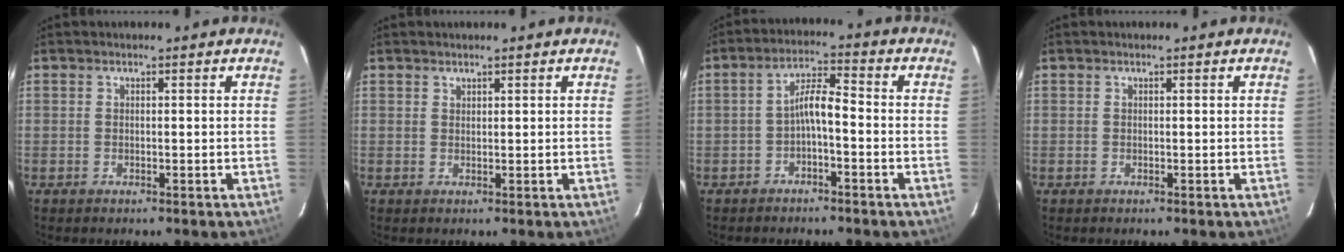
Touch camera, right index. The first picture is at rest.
{"total": 0.7, "force": [0.6, 0.3, 0.0], "torque": [0.000, 0.001, 0.013]}
{"total": 4.5, "force": [-2.0, 1.1, 3.9], "torque": [-0.080, 0.015, -0.035]}
{"total": 0.0}